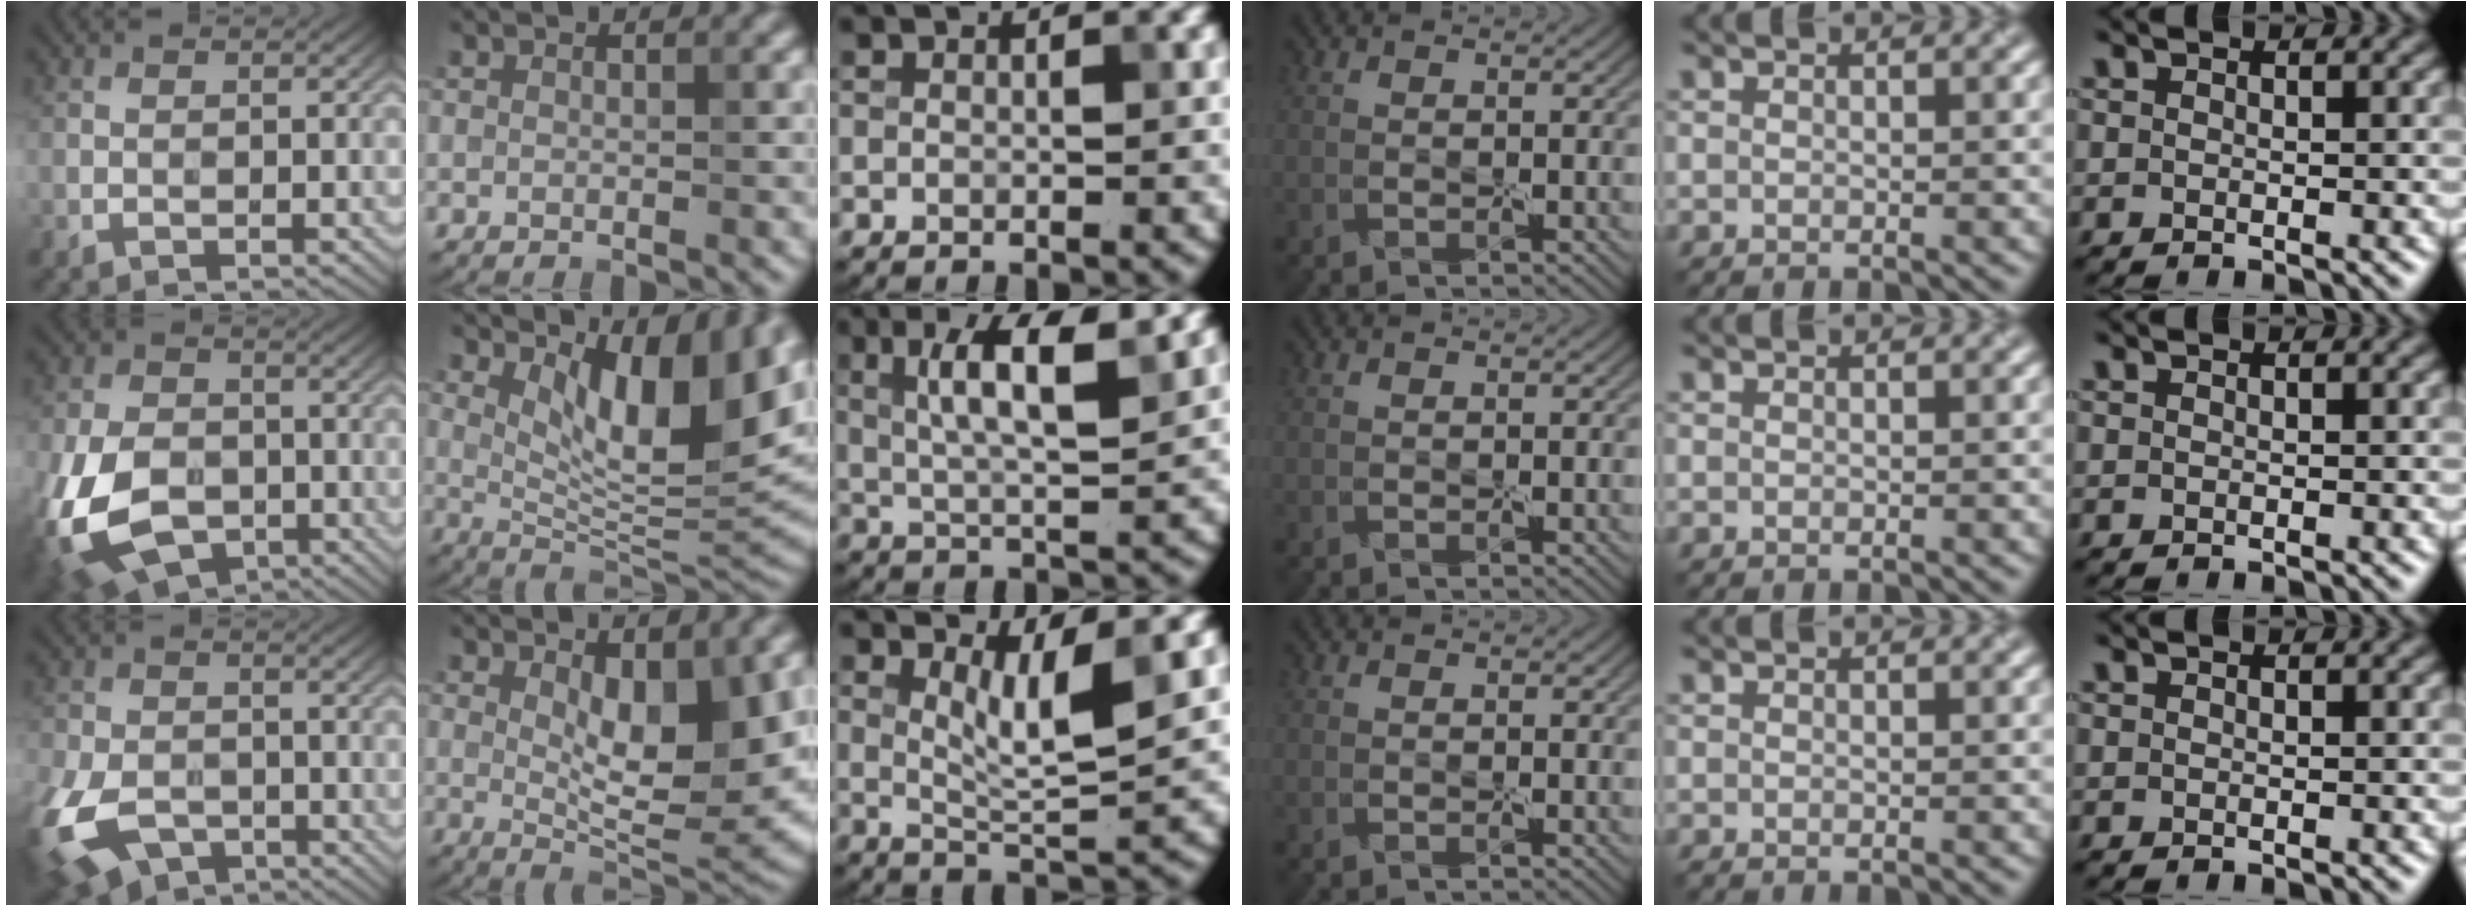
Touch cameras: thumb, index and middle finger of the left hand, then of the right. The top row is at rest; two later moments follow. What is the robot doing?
{"motion": "peel", "object": "sticky note"}